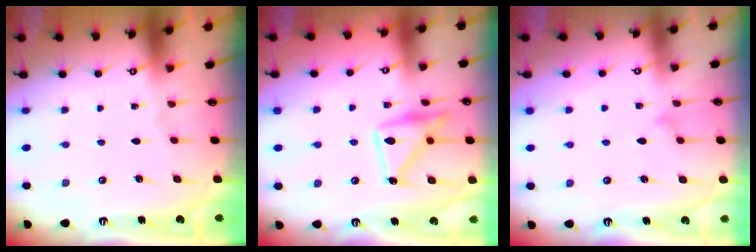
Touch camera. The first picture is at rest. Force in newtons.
{"total": 15.5, "press": 15.5, "slide": 0.9}
{"total": 7.6, "press": 7.6, "slide": 0.5}